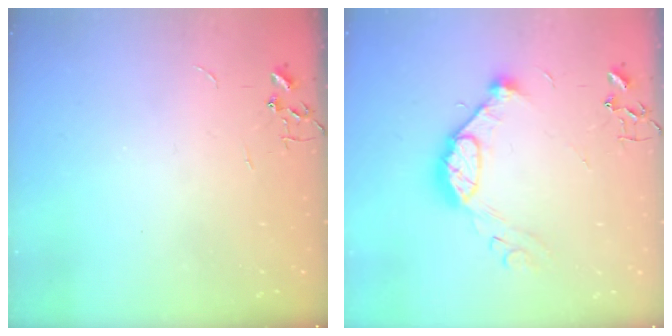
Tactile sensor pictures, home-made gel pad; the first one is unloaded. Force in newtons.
{"total": 12.9, "press": 12.8, "slide": 1.2}